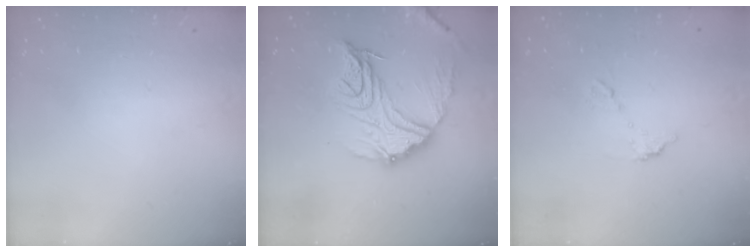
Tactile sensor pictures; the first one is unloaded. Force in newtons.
{"total": 18.2, "press": 18.1, "slide": 1.6}
{"total": 6.7, "press": 6.7, "slide": 0.2}